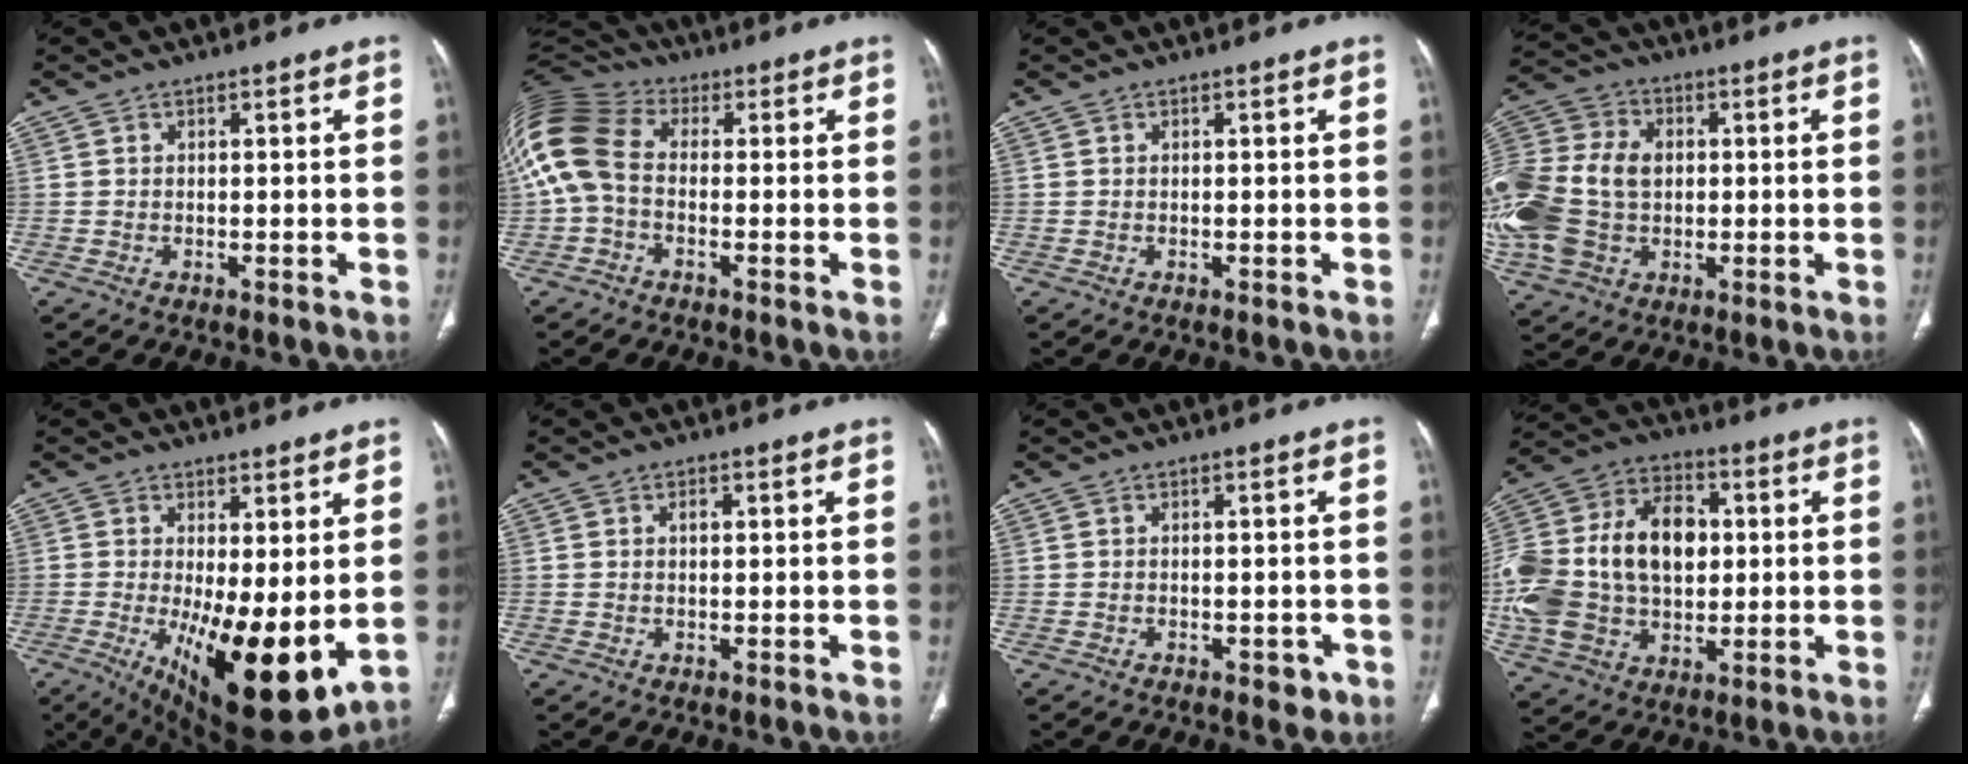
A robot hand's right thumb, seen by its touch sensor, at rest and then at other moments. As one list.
[{"total": 14.5, "force": [-0.4, 10.2, 10.3], "torque": [-0.236, 0.032, -0.017]}, {"total": 0.0}, {"total": 22.1, "force": [-0.4, 16.0, 15.2], "torque": [-0.359, 0.017, 0.006]}, {"total": 16.2, "force": [-1.9, 5.7, 15.0], "torque": [-0.239, -0.039, -0.009]}, {"total": 1.1, "force": [0.2, 0.6, 0.9], "torque": [-0.016, 0.002, 0.003]}, {"total": 2.5, "force": [-1.2, 1.5, 1.6], "torque": [-0.009, 0.005, -0.011]}, {"total": 25.6, "force": [0.8, 17.3, 18.8], "torque": [-0.392, 0.020, 0.024]}]